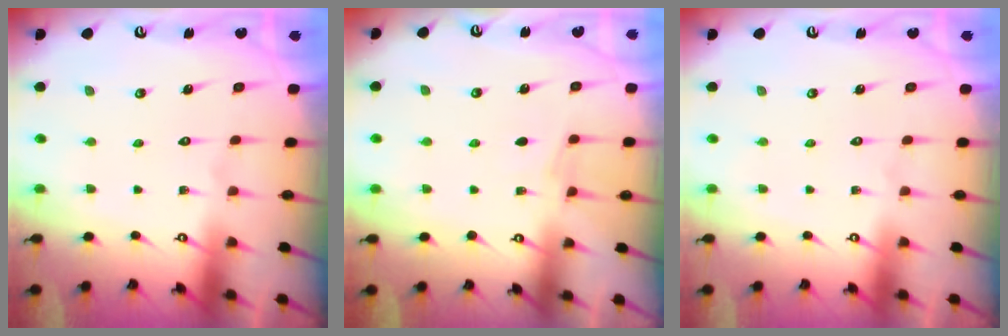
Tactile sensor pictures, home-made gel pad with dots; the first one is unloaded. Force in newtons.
{"total": 3.6, "press": 3.5, "slide": 0.5}
{"total": 0.0}